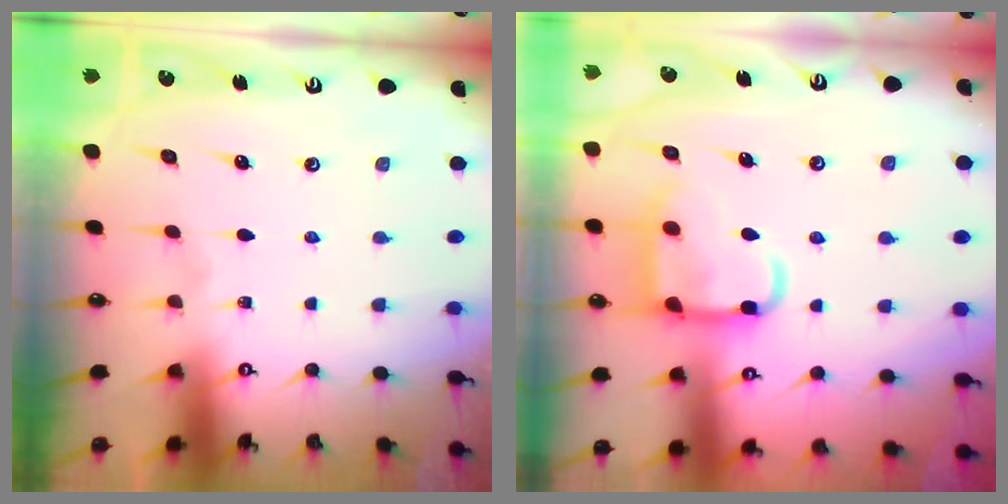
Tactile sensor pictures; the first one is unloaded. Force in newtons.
{"total": 13.1, "press": 13.0, "slide": 1.5}